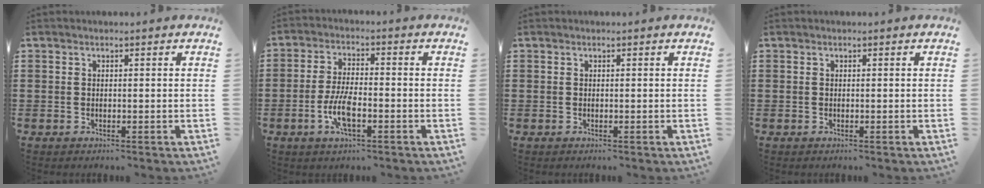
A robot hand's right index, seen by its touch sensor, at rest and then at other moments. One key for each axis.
{"total": 6.3, "fx": -2.2, "fy": 2.0, "fz": 5.5, "tx": -0.126, "ty": -0.008, "tz": -0.046}
{"total": 0.0}
{"total": 0.0}